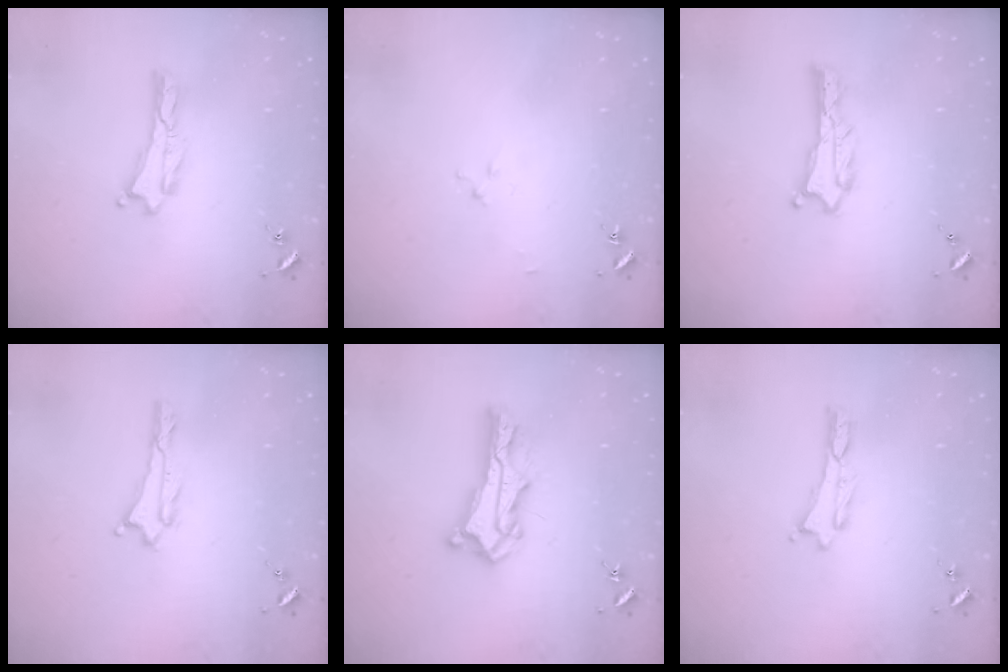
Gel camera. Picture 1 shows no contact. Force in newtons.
{"total": 1.6, "press": 1.6, "slide": 0.2}
{"total": 0.7, "press": 0.7, "slide": 0.1}
{"total": 0.0}
{"total": 7.4, "press": 7.3, "slide": 0.6}
{"total": 0.0}